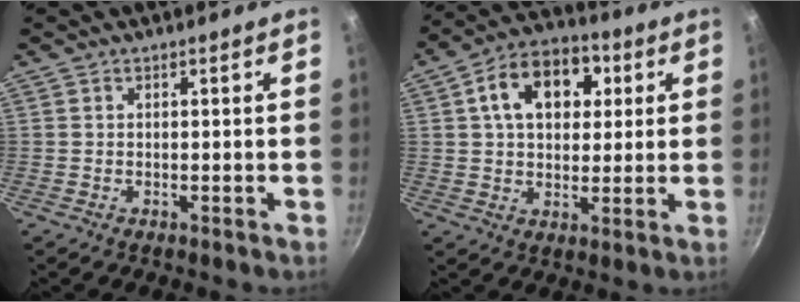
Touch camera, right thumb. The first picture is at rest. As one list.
[{"total": 14.3, "force": [4.1, 9.7, 9.6], "torque": [-0.119, 0.010, 0.053]}]